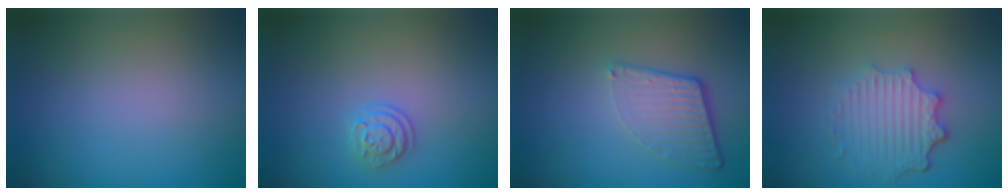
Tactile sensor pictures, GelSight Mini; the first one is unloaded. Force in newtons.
{"total": 1.9, "press": 1.7, "slide": 0.8}
{"total": 4.1, "press": 2.9, "slide": 2.8}
{"total": 4.5, "press": 3.6, "slide": 2.7}